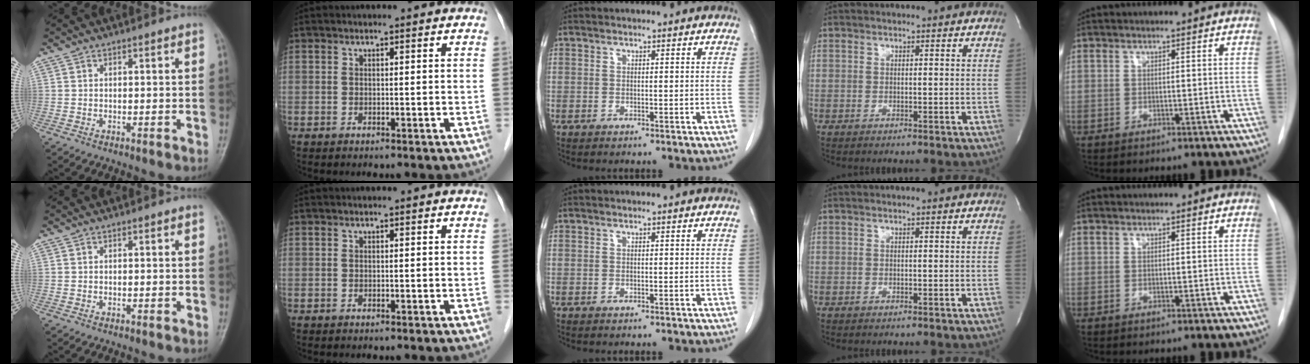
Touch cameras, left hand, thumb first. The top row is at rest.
{}